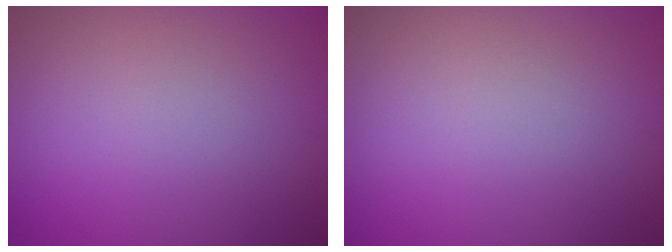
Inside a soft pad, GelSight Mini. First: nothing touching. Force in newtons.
{"total": 0.0}